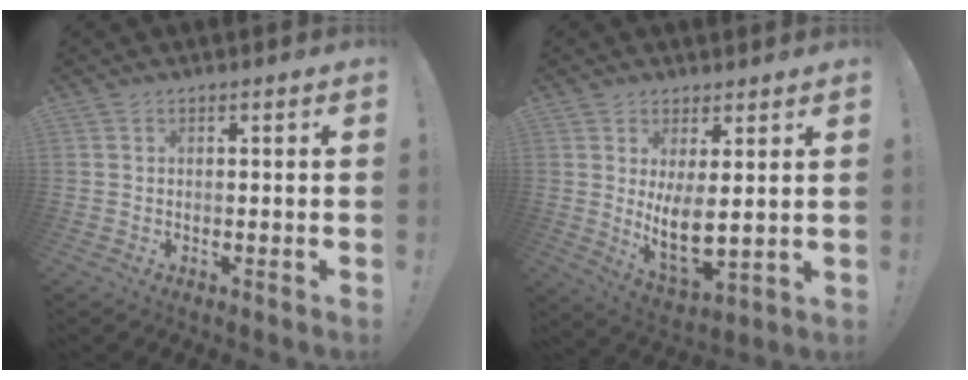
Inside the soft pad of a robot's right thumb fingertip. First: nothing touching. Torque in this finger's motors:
{"motor_torque": [0.11, 0.69, 1.05, 0.07, 0.09]}